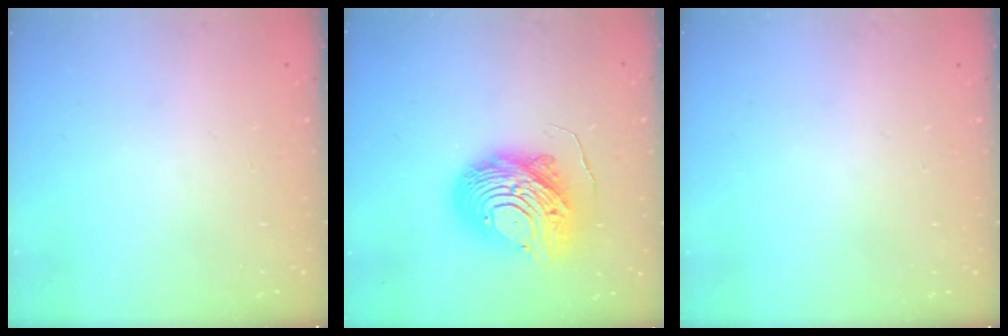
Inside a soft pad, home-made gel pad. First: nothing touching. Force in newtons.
{"total": 14.3, "press": 14.3, "slide": 1.4}
{"total": 0.0}